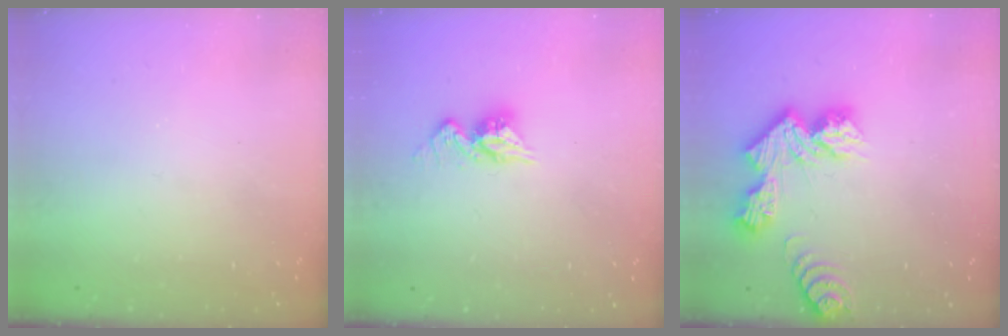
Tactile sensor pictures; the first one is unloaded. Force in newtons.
{"total": 8.9, "press": 8.9, "slide": 0.6}
{"total": 12.2, "press": 12.1, "slide": 1.0}